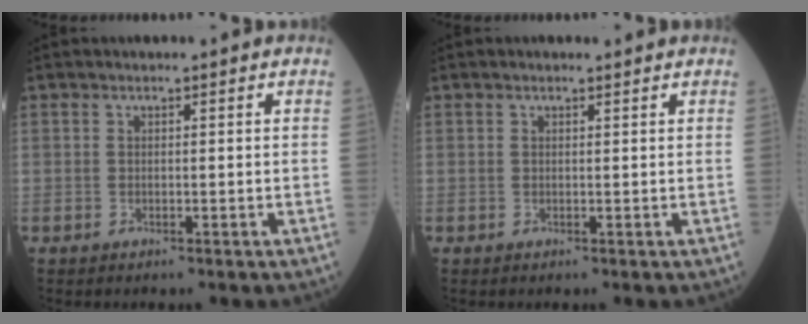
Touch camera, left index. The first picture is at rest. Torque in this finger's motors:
{"motor_torque": [0.71, -0.76, 0.06, 0.01]}